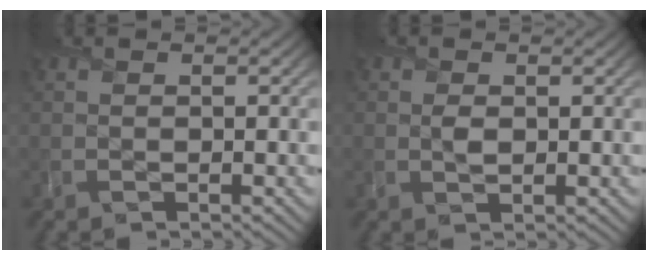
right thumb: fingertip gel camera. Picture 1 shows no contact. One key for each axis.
{"total": 1.4, "fx": 0.2, "fy": 1.0, "fz": 1.0, "tx": -0.022, "ty": -0.003, "tz": 0.002}